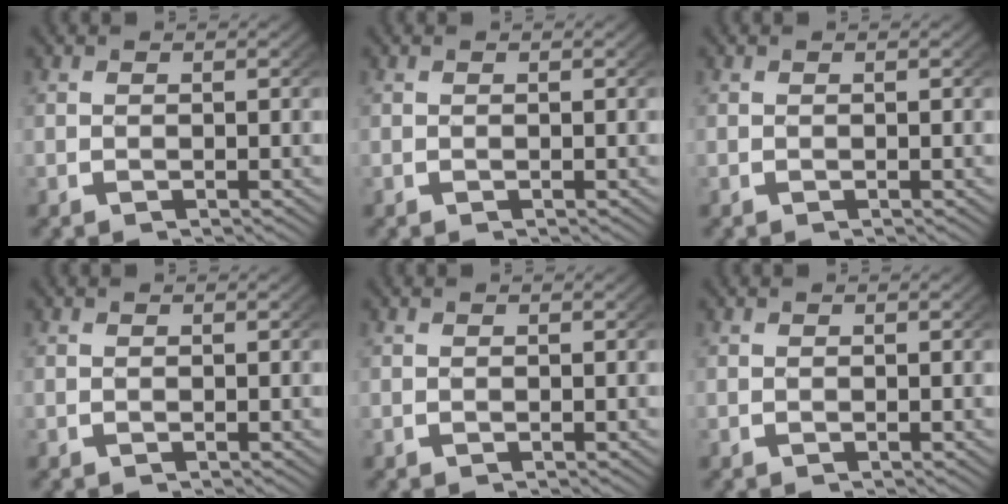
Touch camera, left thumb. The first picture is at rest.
{"total": 0.0}
{"total": 0.0}
{"total": 0.0}
{"total": 0.0}
{"total": 0.0}